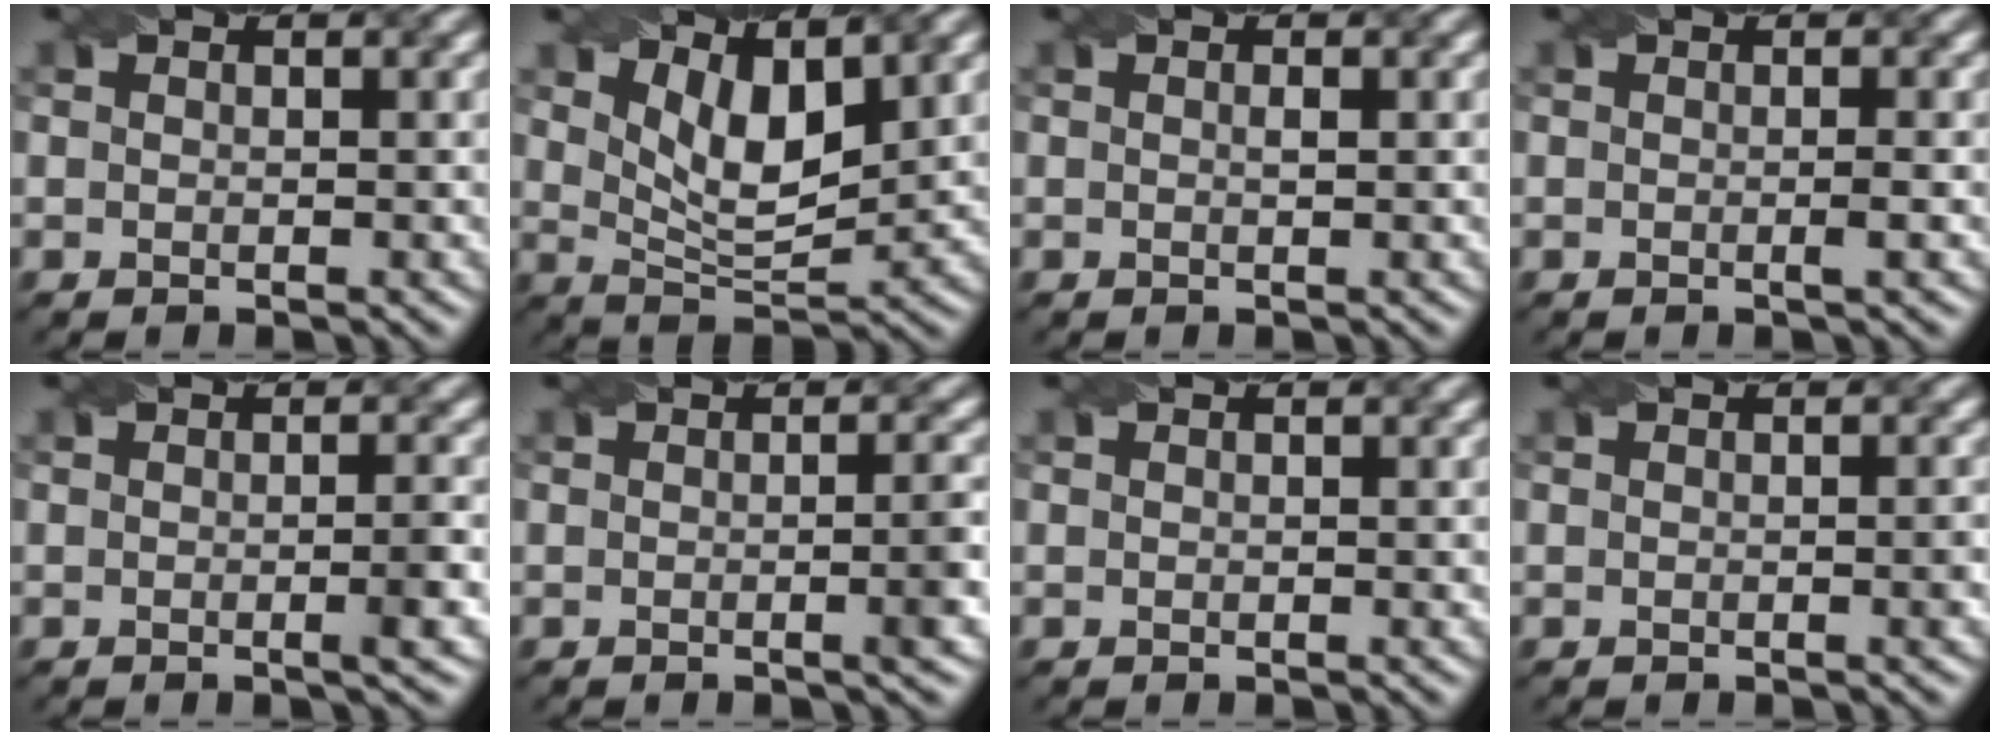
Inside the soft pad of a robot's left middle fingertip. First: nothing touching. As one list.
[{"total": 5.4, "force": [2.5, 2.3, 4.2], "torque": [-0.085, -0.010, 0.045]}, {"total": 0.5, "force": [0.0, 0.1, 0.5], "torque": [-0.011, 0.003, 0.002]}, {"total": 0.9, "force": [-0.3, -0.1, 0.9], "torque": [-0.013, -0.002, -0.006]}, {"total": 2.2, "force": [-0.5, 0.3, 2.1], "torque": [-0.028, -0.004, -0.009]}, {"total": 2.7, "force": [-0.4, 0.5, 2.6], "torque": [-0.027, 0.000, -0.009]}, {"total": 0.0}, {"total": 0.8, "force": [-0.3, -0.1, 0.8], "torque": [-0.008, 0.002, -0.003]}]